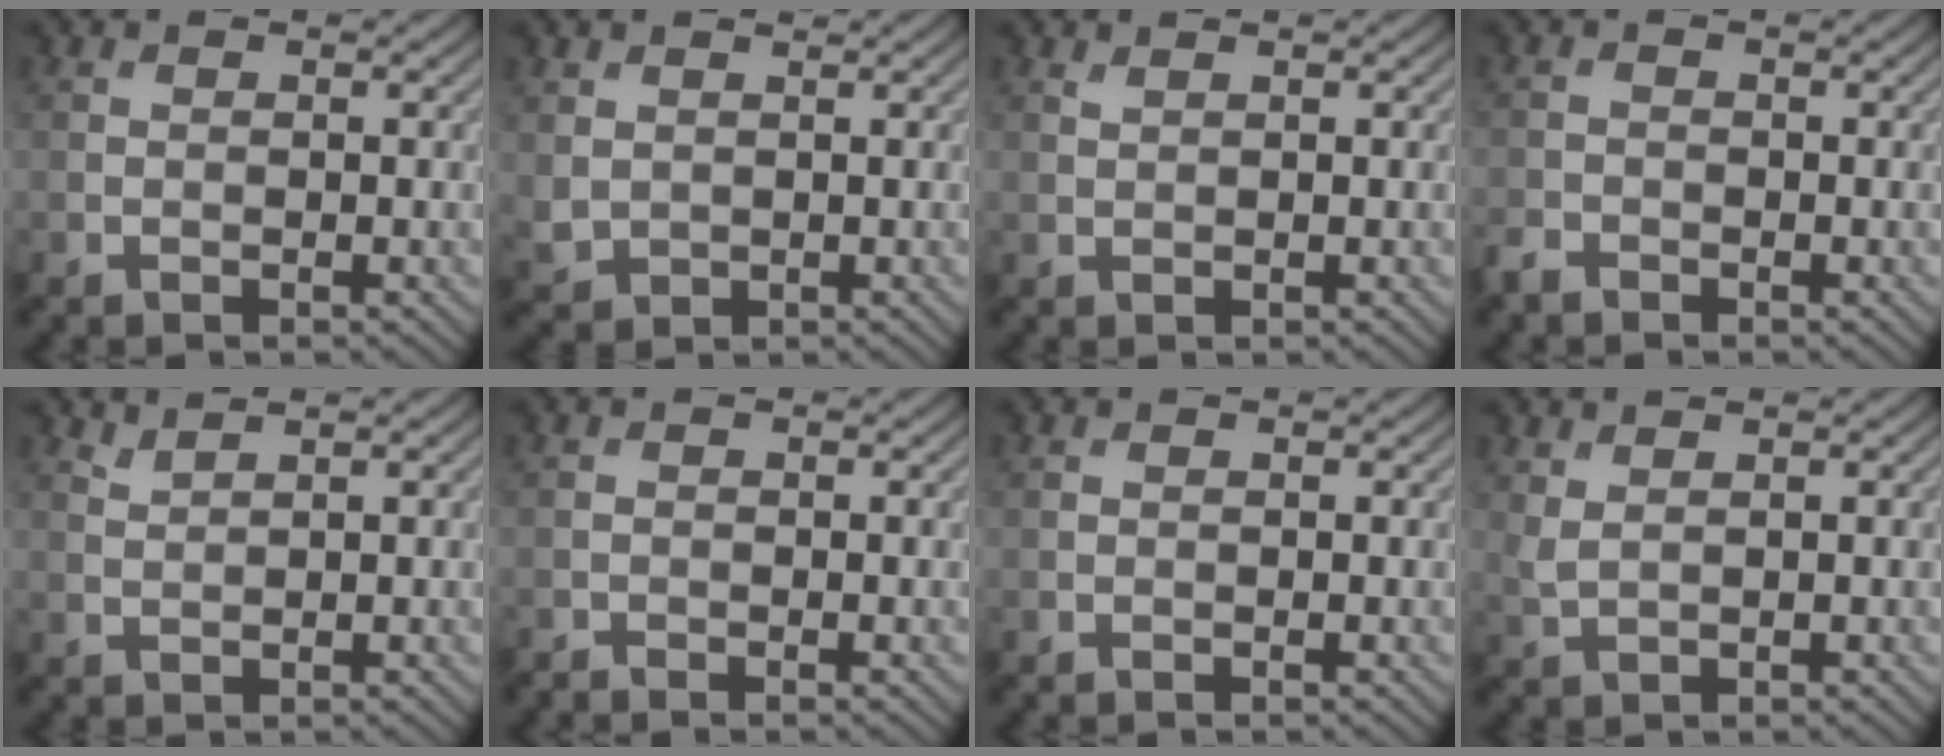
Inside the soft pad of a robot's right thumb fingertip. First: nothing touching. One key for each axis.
{"total": 2.0, "fx": 1.0, "fy": 1.5, "fz": 0.8, "tx": -0.026, "ty": -0.003, "tz": 0.024}
{"total": 0.6, "fx": 0.6, "fy": 0.1, "fz": 0.3, "tx": -0.008, "ty": 0.001, "tz": 0.014}
{"total": 1.7, "fx": -1.4, "fy": 0.7, "fz": 0.5, "tx": -0.013, "ty": -0.004, "tz": -0.036}
{"total": 1.4, "fx": 1.3, "fy": 0.1, "fz": 0.5, "tx": -0.015, "ty": 0.004, "tz": 0.030}
{"total": 0.6, "fx": -0.6, "fy": 0.0, "fz": 0.0, "tx": 0.002, "ty": -0.001, "tz": -0.014}
{"total": 0.0}
{"total": 1.6, "fx": 1.0, "fy": 0.4, "fz": 1.1, "tx": -0.033, "ty": 0.000, "tz": 0.025}